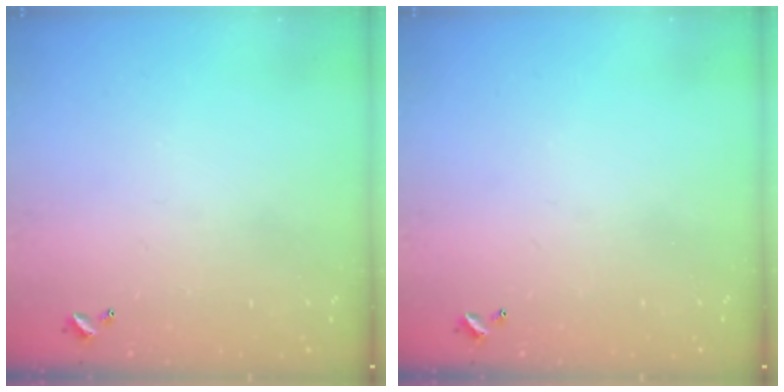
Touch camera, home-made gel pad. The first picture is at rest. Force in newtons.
{"total": 0.0}